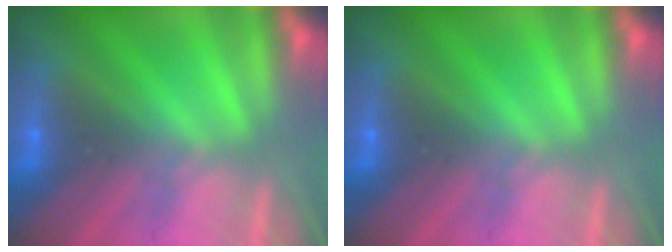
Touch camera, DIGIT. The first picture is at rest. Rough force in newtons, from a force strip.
{"total": 0.0}